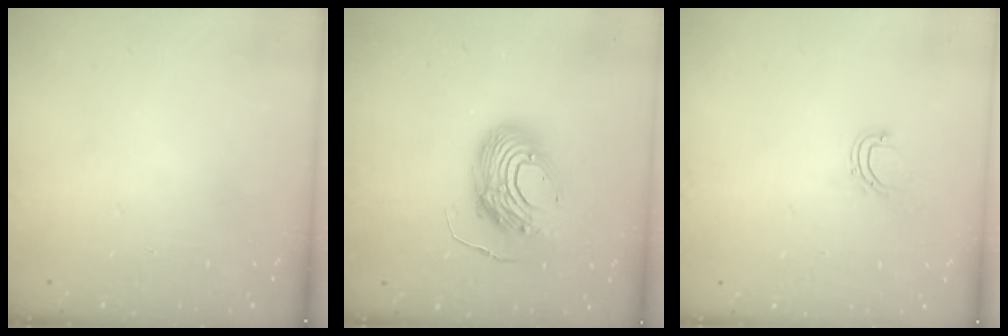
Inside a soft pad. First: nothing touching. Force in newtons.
{"total": 12.5, "press": 12.4, "slide": 0.9}
{"total": 4.7, "press": 4.6, "slide": 0.6}